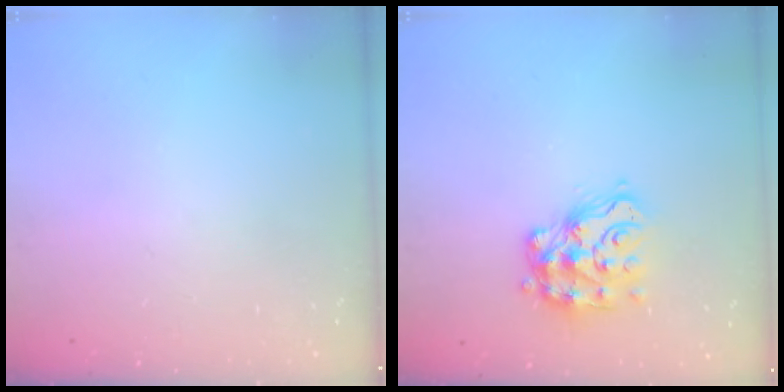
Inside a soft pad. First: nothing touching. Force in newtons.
{"total": 15.1, "press": 15.0, "slide": 0.9}